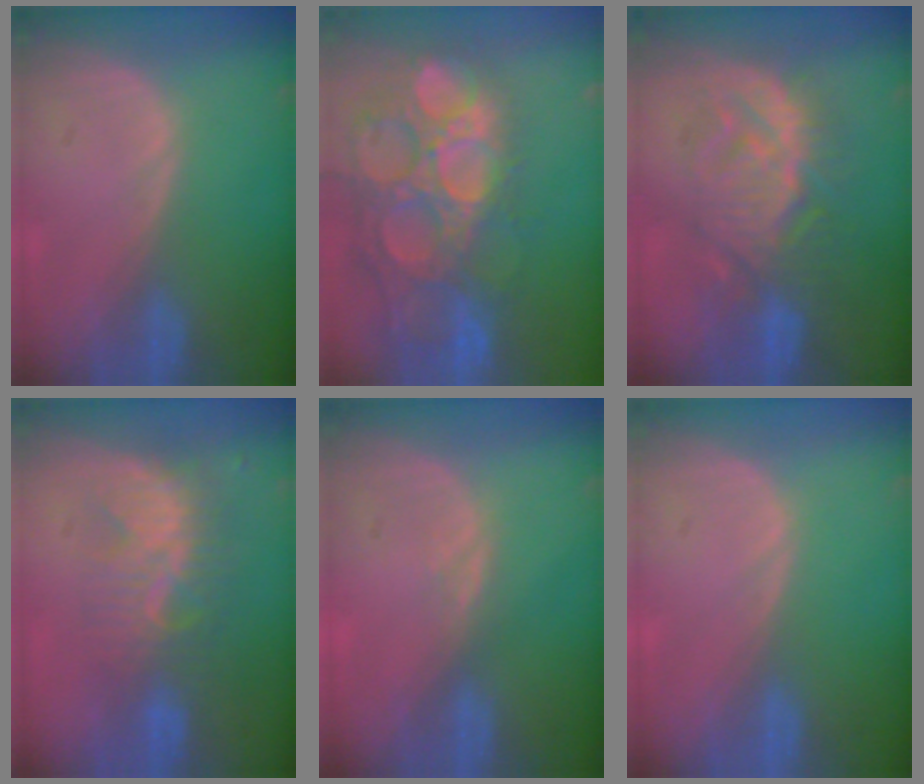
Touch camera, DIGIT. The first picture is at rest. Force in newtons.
{"total": 15.8, "press": 13.1, "slide": 9.0}
{"total": 9.4, "press": 9.3, "slide": 1.4}
{"total": 8.5, "press": 7.6, "slide": 3.8}
{"total": 0.9, "press": 0.9, "slide": 0.4}
{"total": 0.0}